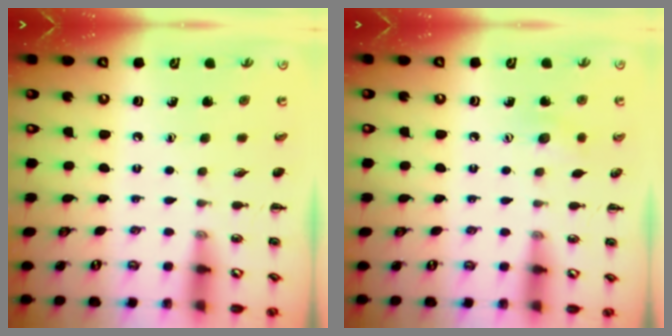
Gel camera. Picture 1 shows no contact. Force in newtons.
{"total": 6.3, "press": 6.1, "slide": 1.6}